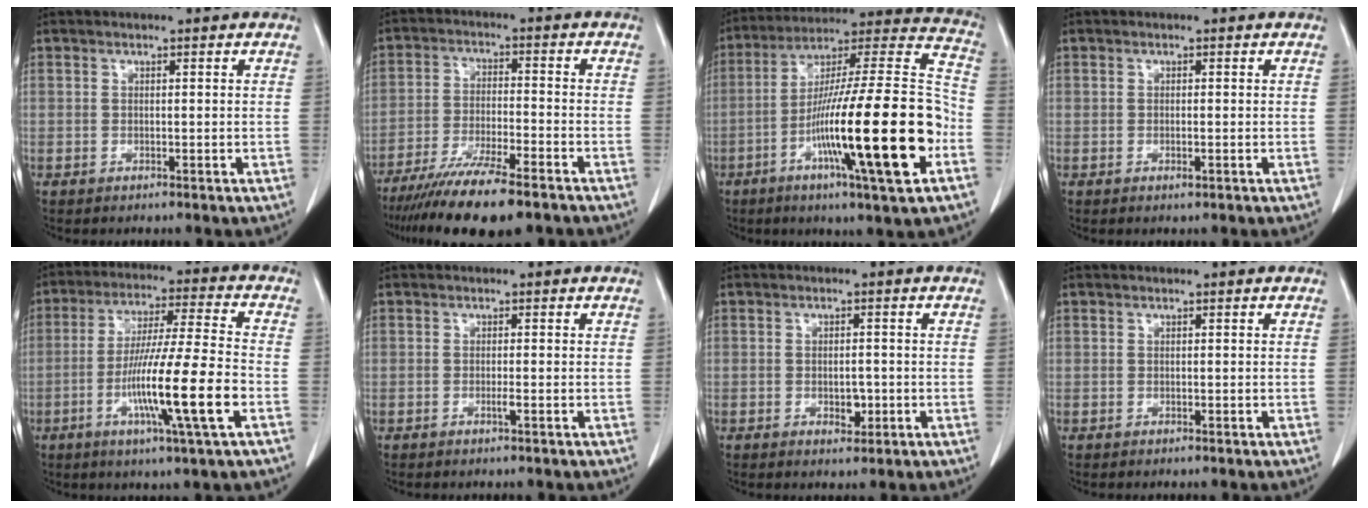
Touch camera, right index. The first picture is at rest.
{"total": 14.3, "force": [-11.2, 1.7, 8.7], "torque": [-0.162, -0.036, -0.184]}
{"total": 25.4, "force": [-8.4, 1.6, 23.9], "torque": [-0.363, -0.014, -0.141]}
{"total": 0.8, "force": [-0.3, 0.3, 0.6], "torque": [-0.011, -0.001, -0.002]}
{"total": 14.5, "force": [-4.7, -0.5, 13.7], "torque": [-0.253, -0.012, -0.086]}
{"total": 0.7, "force": [-0.4, -0.1, 0.6], "torque": [-0.013, 0.000, -0.005]}
{"total": 2.6, "force": [-0.8, 1.5, 2.0], "torque": [-0.028, 0.002, -0.006]}
{"total": 0.0}